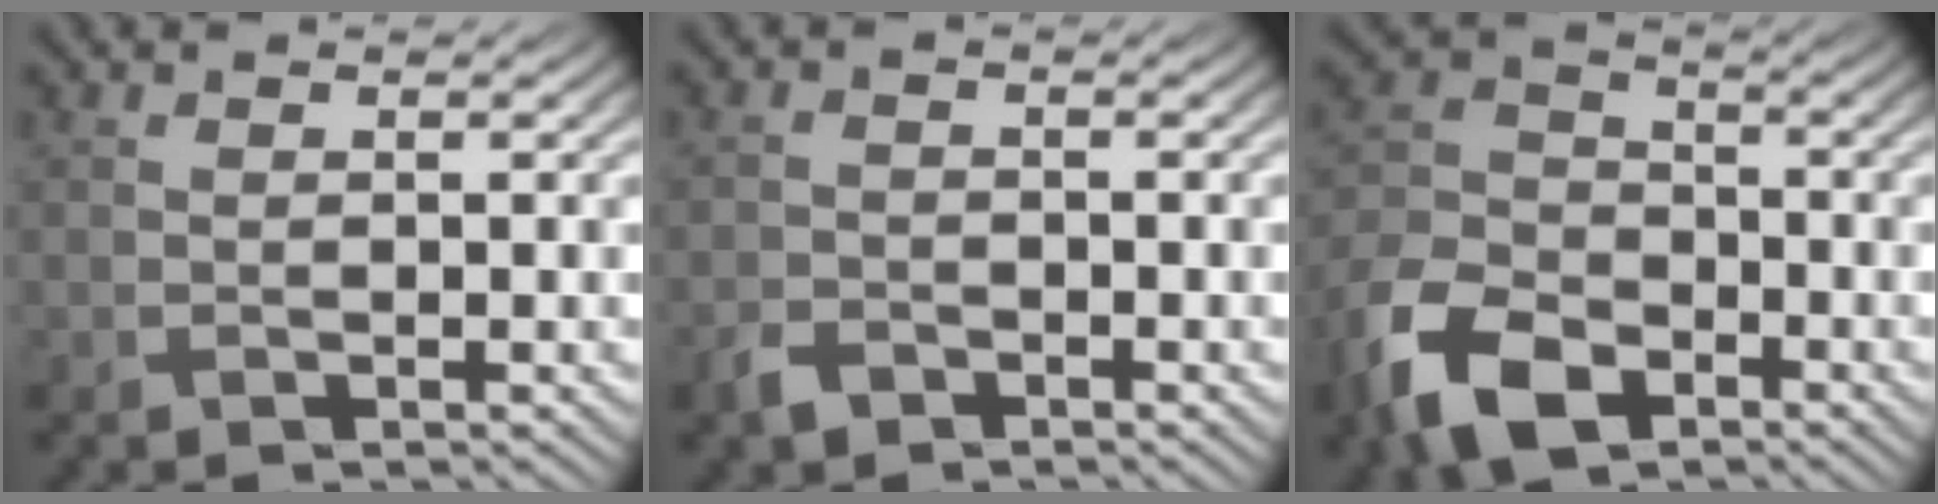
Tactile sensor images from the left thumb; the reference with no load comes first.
{"total": 2.0, "force": [-1.5, 1.0, 0.7], "torque": [-0.018, 0.001, -0.039]}
{"total": 11.8, "force": [-7.1, 6.9, 6.5], "torque": [-0.164, -0.023, -0.151]}